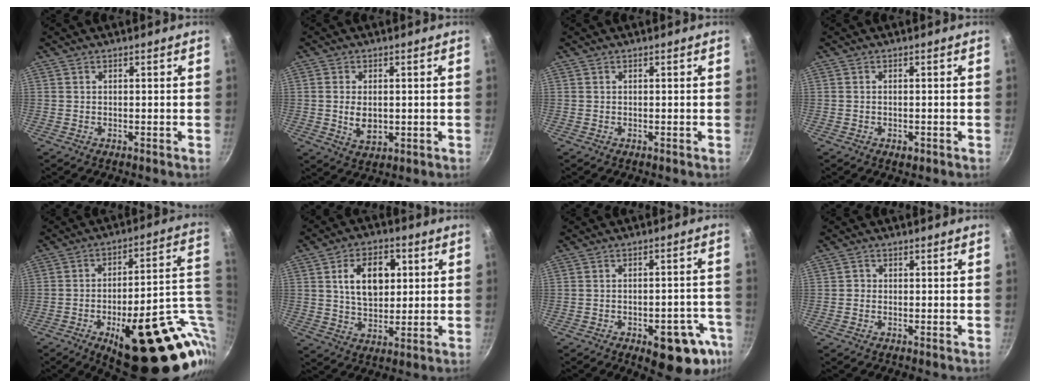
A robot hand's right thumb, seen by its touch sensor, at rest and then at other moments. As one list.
[{"total": 5.1, "force": [-0.2, 3.2, 4.0], "torque": [-0.067, -0.007, 0.005]}, {"total": 0.0}, {"total": 1.3, "force": [-0.7, 0.7, 0.9], "torque": [-0.012, 0.000, -0.010]}, {"total": 31.0, "force": [-7.8, 12.5, 27.2], "torque": [-0.311, 0.018, -0.092]}, {"total": 11.5, "force": [2.6, 7.6, 8.2], "torque": [-0.103, -0.002, 0.042]}, {"total": 14.0, "force": [-6.8, 6.0, 10.7], "torque": [-0.076, 0.031, -0.082]}, {"total": 0.9, "force": [-0.5, 0.7, 0.1], "torque": [0.001, 0.002, -0.011]}]